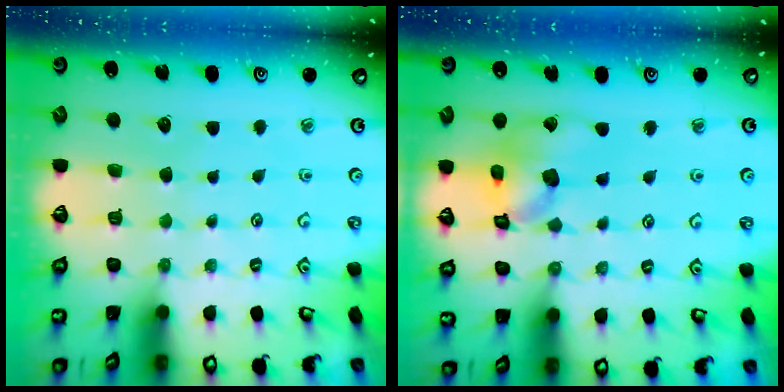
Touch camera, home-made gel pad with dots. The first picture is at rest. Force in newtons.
{"total": 13.3, "press": 13.2, "slide": 1.8}